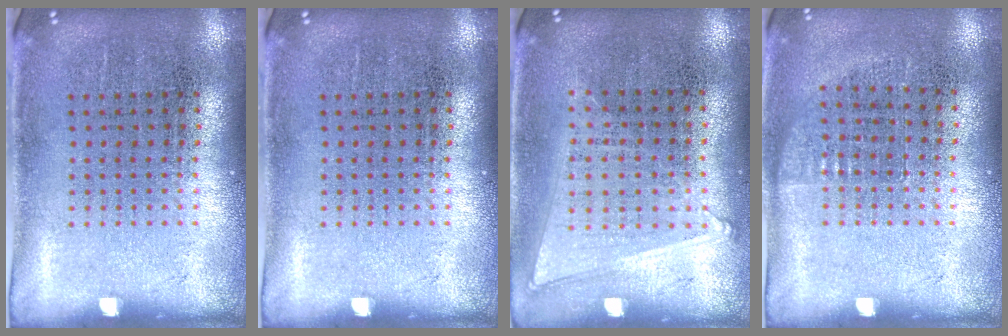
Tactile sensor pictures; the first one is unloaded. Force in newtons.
{"total": 0.0}
{"total": 1.0, "press": 0.9, "slide": 0.5}
{"total": 0.7, "press": 0.7, "slide": 0.2}